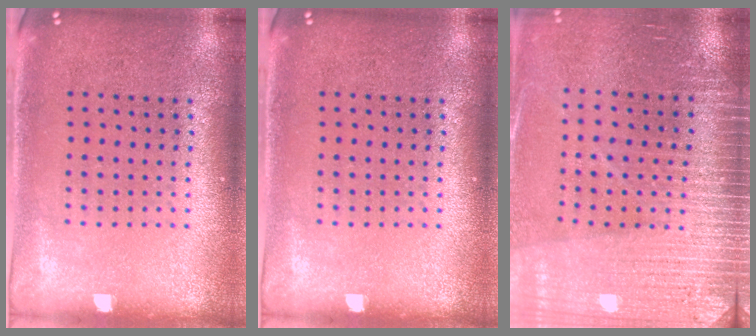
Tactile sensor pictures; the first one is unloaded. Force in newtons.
{"total": 0.0}
{"total": 3.5, "press": 3.4, "slide": 0.3}